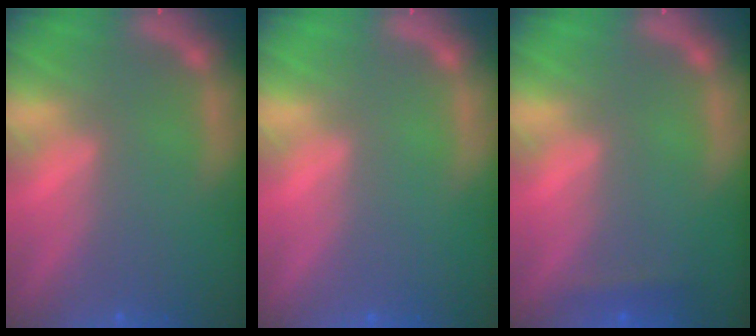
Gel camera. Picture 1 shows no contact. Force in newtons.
{"total": 0.0}
{"total": 0.9}